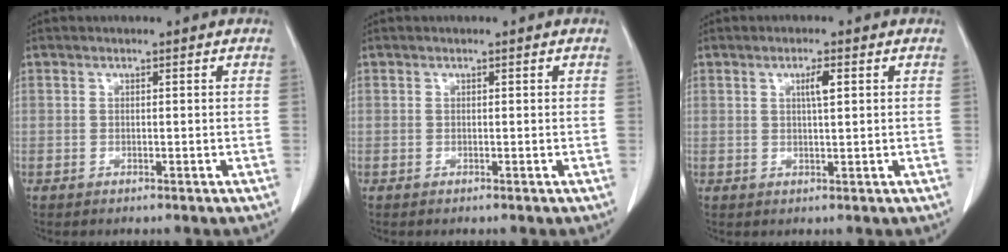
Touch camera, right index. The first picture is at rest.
{"total": 0.0}
{"total": 2.4, "force": [0.8, 0.2, 2.2], "torque": [-0.039, 0.000, 0.013]}